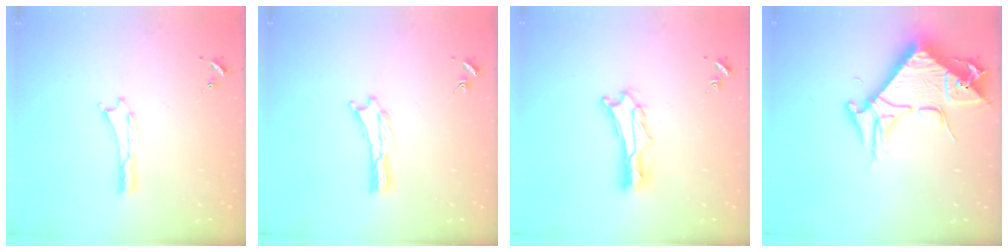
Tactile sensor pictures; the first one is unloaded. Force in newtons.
{"total": 0.0}
{"total": 3.9, "press": 3.9, "slide": 0.4}
{"total": 9.8, "press": 9.8, "slide": 1.1}